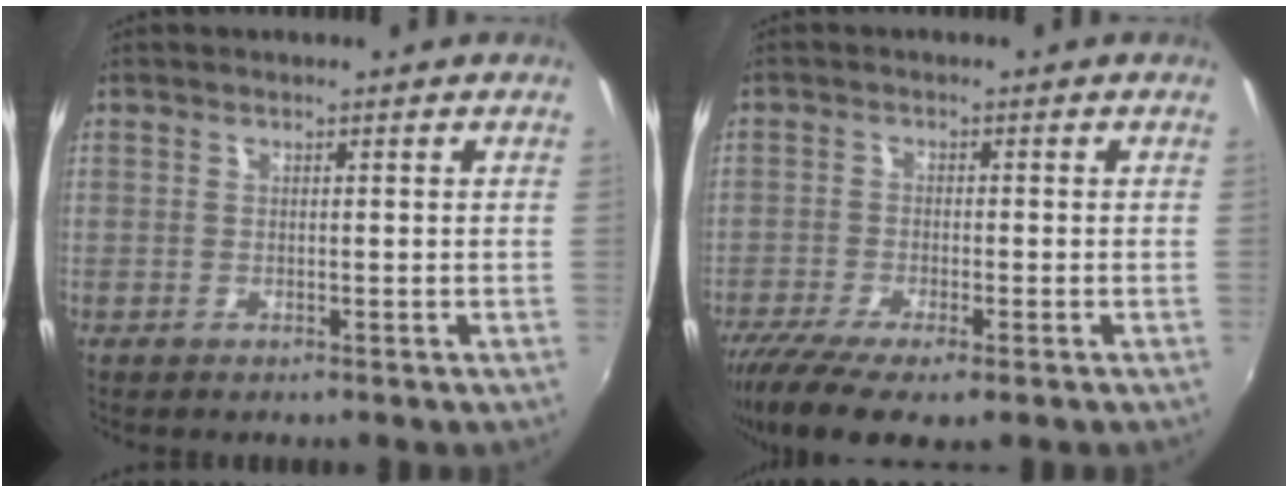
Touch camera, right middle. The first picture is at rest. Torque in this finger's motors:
{"motor_torque": [1.16, -0.98, 0.19, 0.08]}